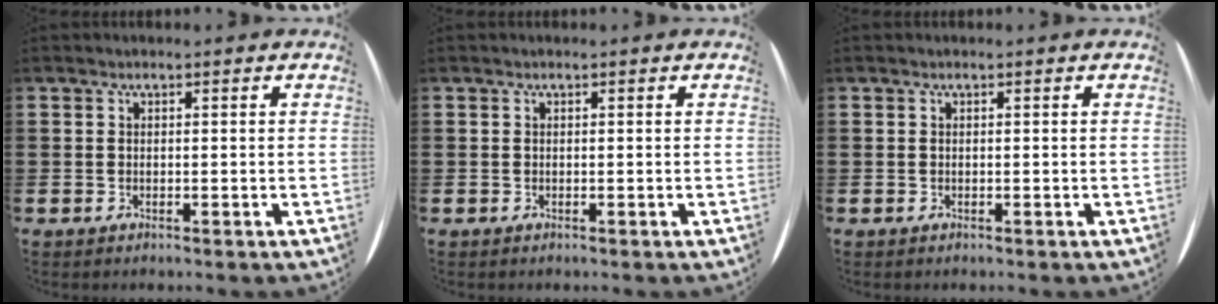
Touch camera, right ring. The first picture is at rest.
{"total": 0.0}
{"total": 0.0}